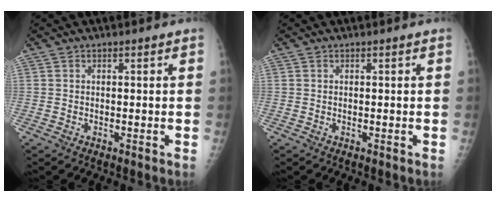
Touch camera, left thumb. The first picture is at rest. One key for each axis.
{"total": 0.0}